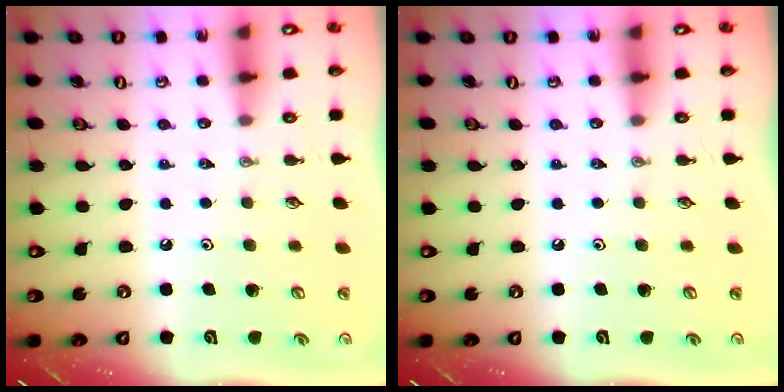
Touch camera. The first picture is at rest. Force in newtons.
{"total": 0.0}